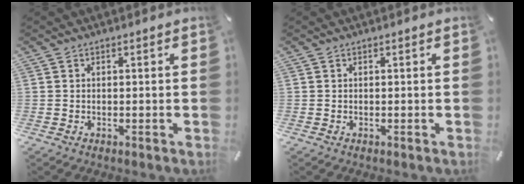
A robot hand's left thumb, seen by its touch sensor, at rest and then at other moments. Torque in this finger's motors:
{"motor_torque": [0.00, 0.00, -0.02, 0.02, 0.00]}